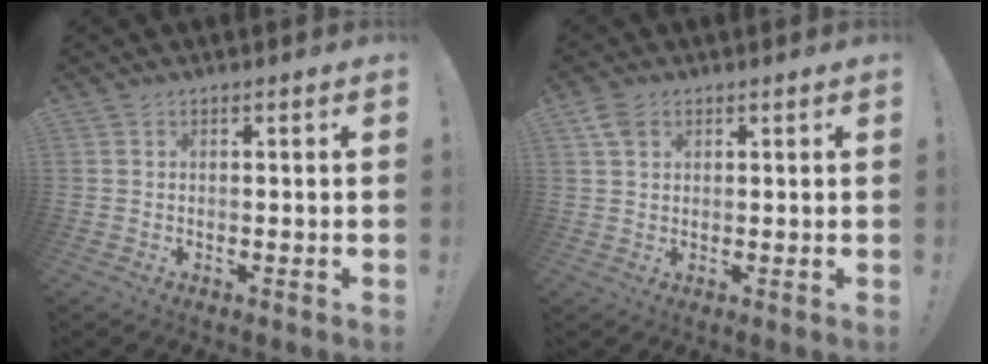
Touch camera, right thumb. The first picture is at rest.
{"total": 4.0, "force": [2.0, 2.6, 2.2], "torque": [-0.032, -0.005, 0.038]}